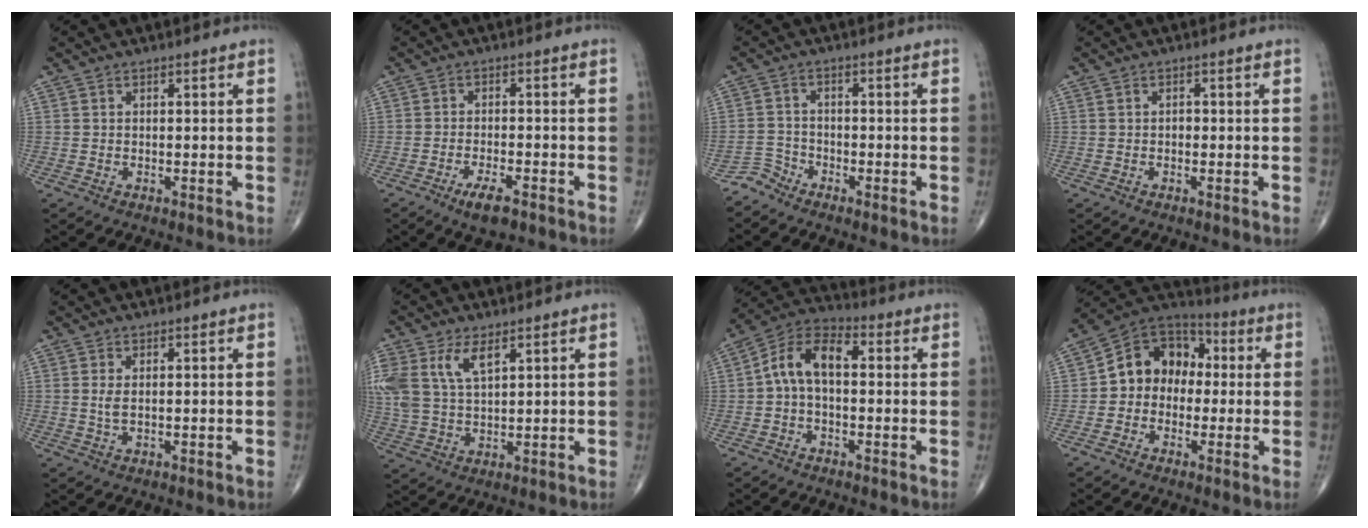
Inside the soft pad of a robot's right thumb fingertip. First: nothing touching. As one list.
[{"total": 5.0, "force": [-3.1, 1.6, 3.5], "torque": [-0.065, 0.006, -0.051]}, {"total": 2.8, "force": [-2.6, 0.8, -0.6], "torque": [0.018, -0.002, -0.059]}, {"total": 0.8, "force": [-0.2, 0.6, 0.5], "torque": [-0.003, 0.003, -0.006]}, {"total": 1.9, "force": [0.3, 0.7, 1.7], "torque": [-0.039, -0.002, 0.012]}, {"total": 10.7, "force": [4.8, 5.4, 7.9], "torque": [-0.179, -0.002, 0.105]}, {"total": 9.8, "force": [0.4, 5.7, 8.0], "torque": [-0.140, 0.035, -0.006]}, {"total": 12.4, "force": [0.1, 10.1, 7.2], "torque": [-0.078, 0.042, -0.016]}]